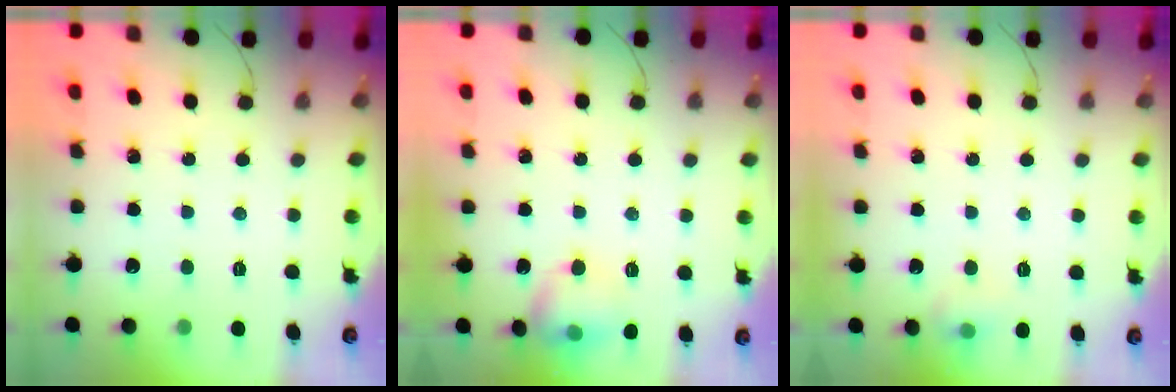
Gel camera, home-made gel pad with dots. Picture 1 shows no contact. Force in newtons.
{"total": 10.0, "press": 9.9, "slide": 1.5}
{"total": 5.8, "press": 5.7, "slide": 1.4}